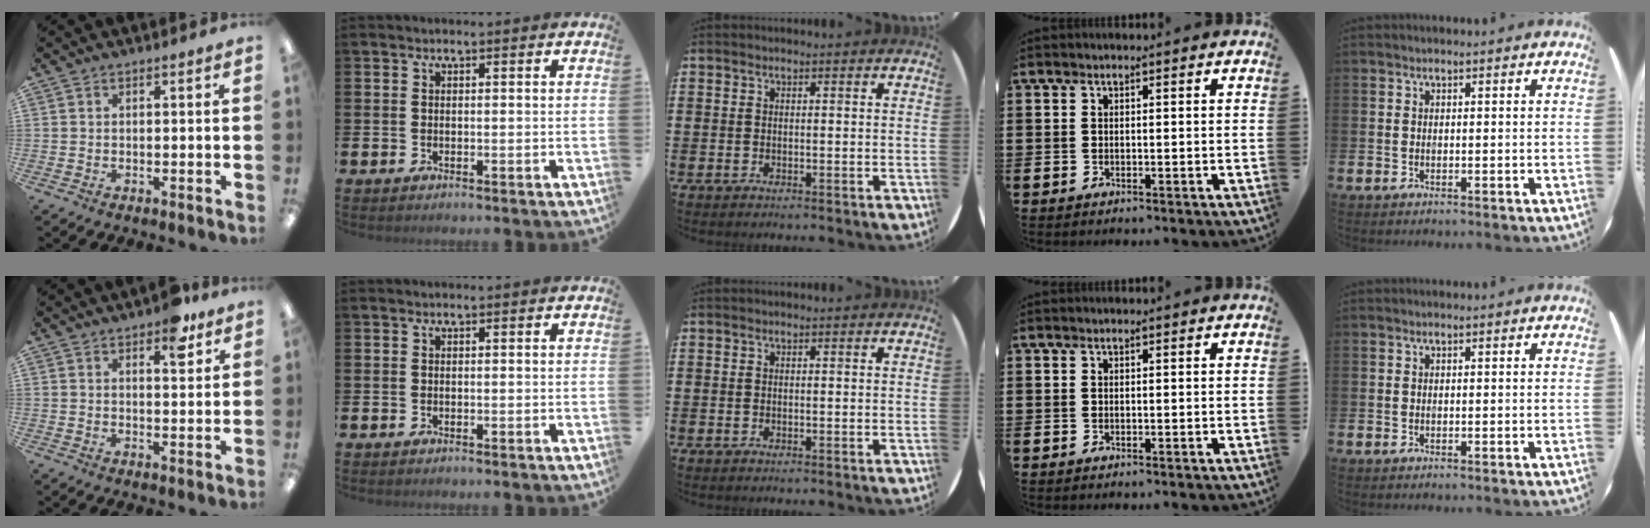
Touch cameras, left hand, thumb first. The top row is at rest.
{"thumb": {"total": 6.5, "force": [4.4, 2.7, 3.9], "torque": [-0.040, -0.021, 0.071]}}